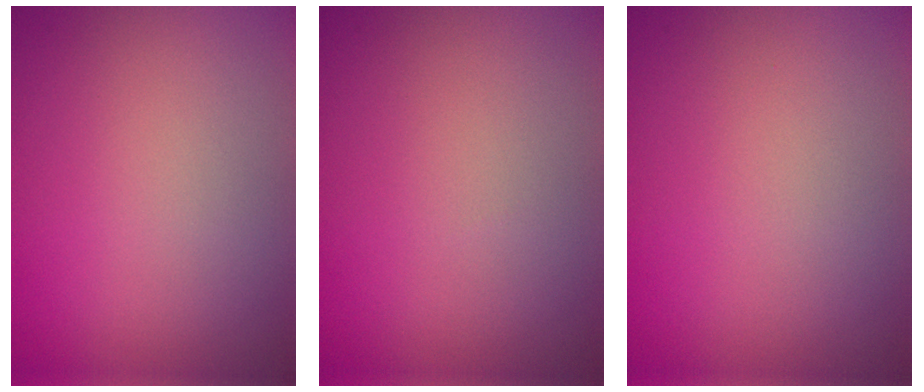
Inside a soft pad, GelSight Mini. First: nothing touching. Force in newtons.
{"total": 0.0}
{"total": 0.0}